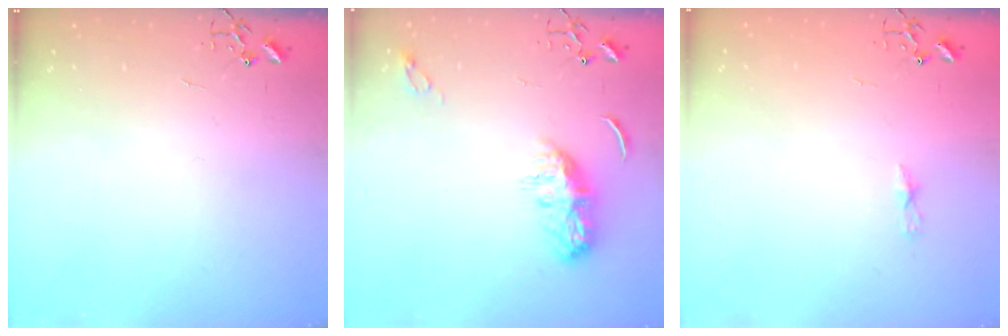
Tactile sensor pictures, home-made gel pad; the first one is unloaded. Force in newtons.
{"total": 8.7, "press": 8.7, "slide": 0.3}
{"total": 3.9, "press": 3.9, "slide": 0.5}